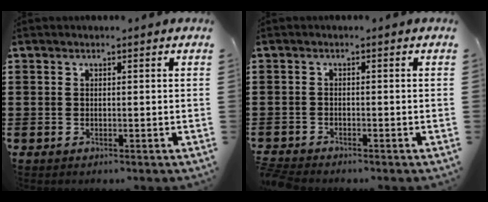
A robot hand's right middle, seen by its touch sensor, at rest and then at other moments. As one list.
[{"total": 1.6, "force": [-1.6, 0.0, 0.2], "torque": [-0.015, -0.005, -0.035]}]